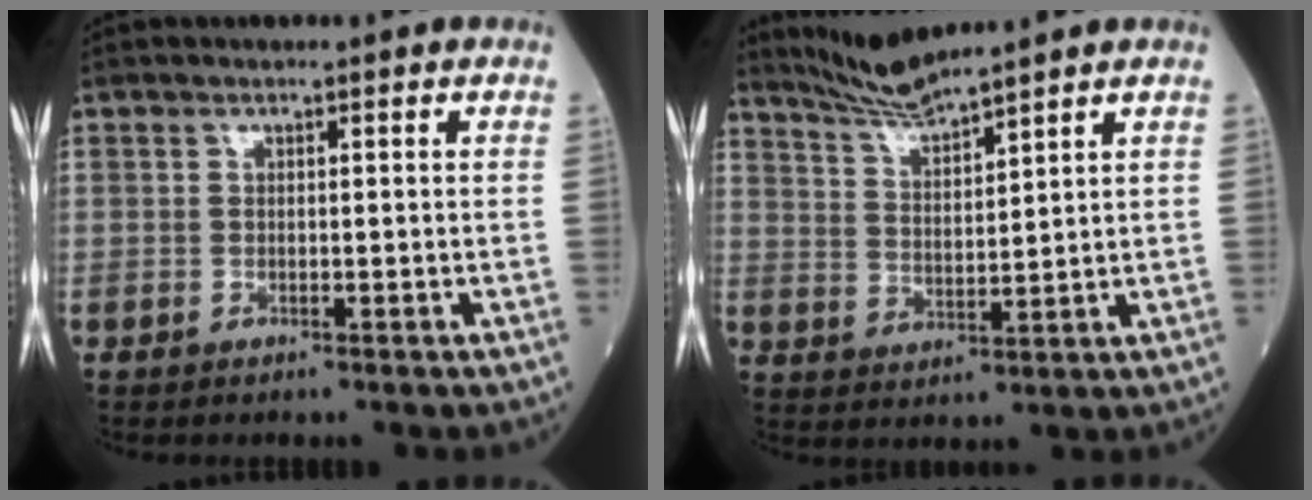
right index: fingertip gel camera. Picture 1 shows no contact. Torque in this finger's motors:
{"motor_torque": [-0.19, 0.54, 0.00, 0.02]}